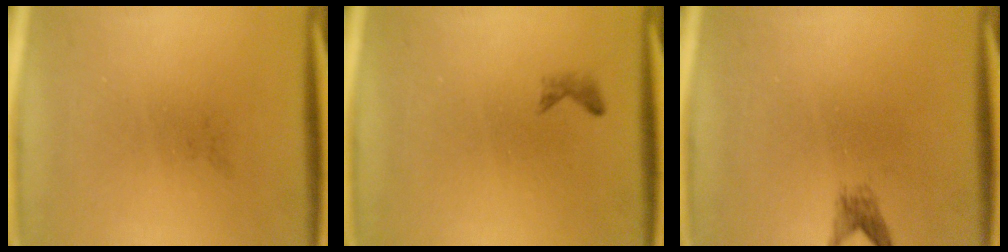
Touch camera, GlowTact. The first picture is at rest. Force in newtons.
{"total": 0.7}
{"total": 1.5}